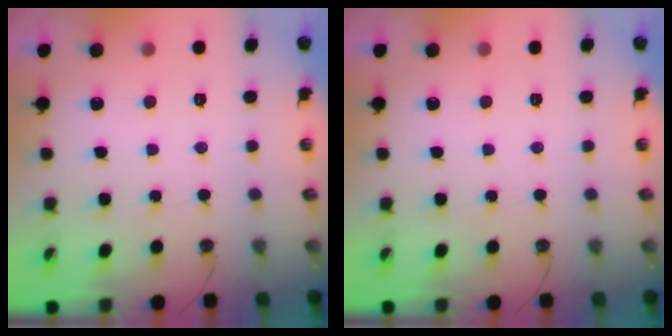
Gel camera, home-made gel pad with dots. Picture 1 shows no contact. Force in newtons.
{"total": 0.0}